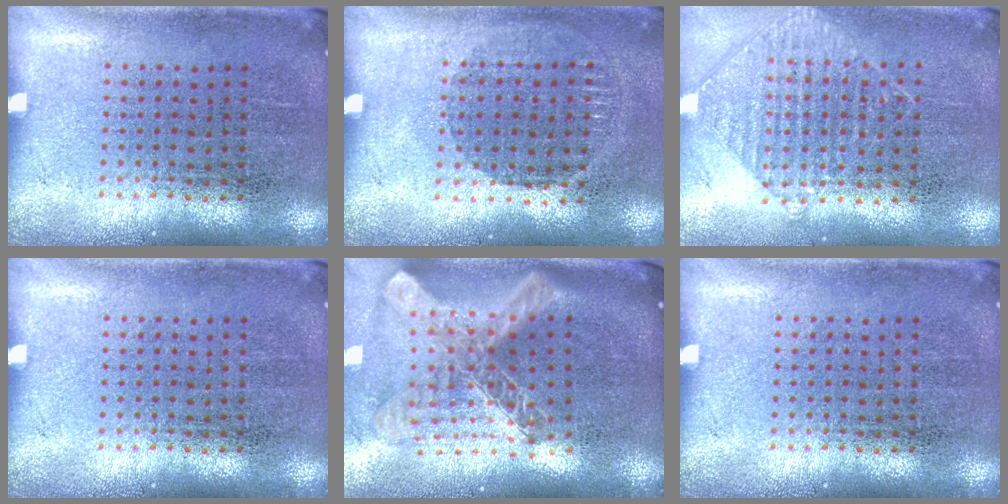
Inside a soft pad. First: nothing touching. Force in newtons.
{"total": 1.0, "press": 0.9, "slide": 0.4}
{"total": 0.9, "press": 0.9, "slide": 0.1}
{"total": 0.0}
{"total": 2.8, "press": 1.9, "slide": 2.1}
{"total": 0.0}